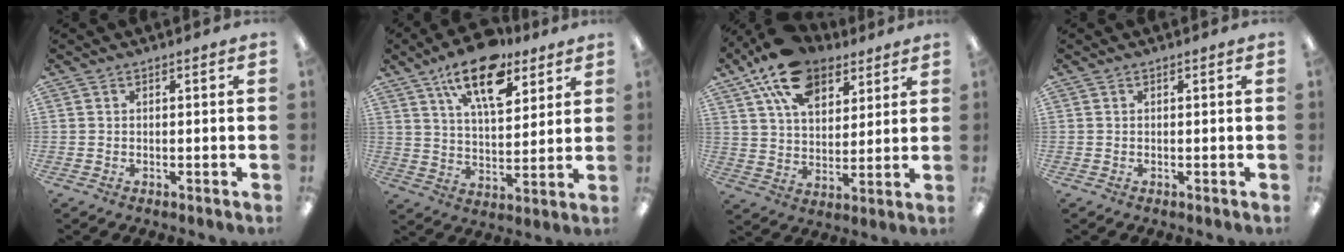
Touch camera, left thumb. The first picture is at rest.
{"total": 16.2, "force": [10.2, 7.5, 10.2], "torque": [-0.153, -0.044, 0.171]}
{"total": 16.3, "force": [10.5, 9.3, 8.4], "torque": [-0.152, -0.038, 0.193]}
{"total": 0.0}